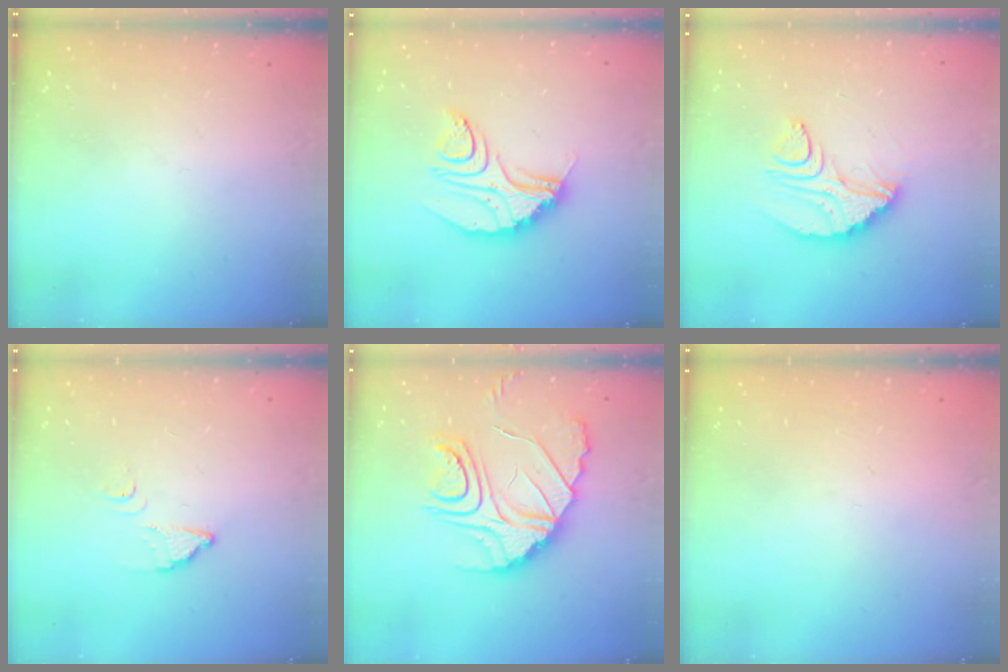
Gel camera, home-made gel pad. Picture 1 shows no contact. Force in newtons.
{"total": 10.8, "press": 10.8, "slide": 0.8}
{"total": 11.0, "press": 11.0, "slide": 0.7}
{"total": 2.7, "press": 2.7, "slide": 0.3}
{"total": 19.1, "press": 19.0, "slide": 2.0}
{"total": 2.1, "press": 2.1, "slide": 0.1}